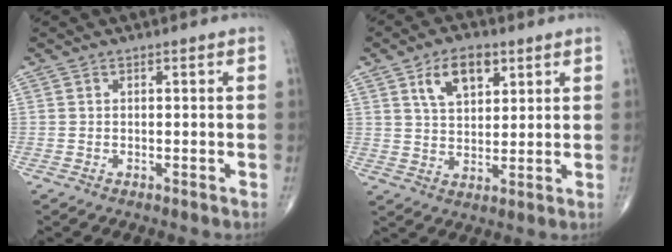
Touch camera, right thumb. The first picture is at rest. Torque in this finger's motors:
{"motor_torque": [0.43, 1.33, 0.81, 0.59, 0.09]}